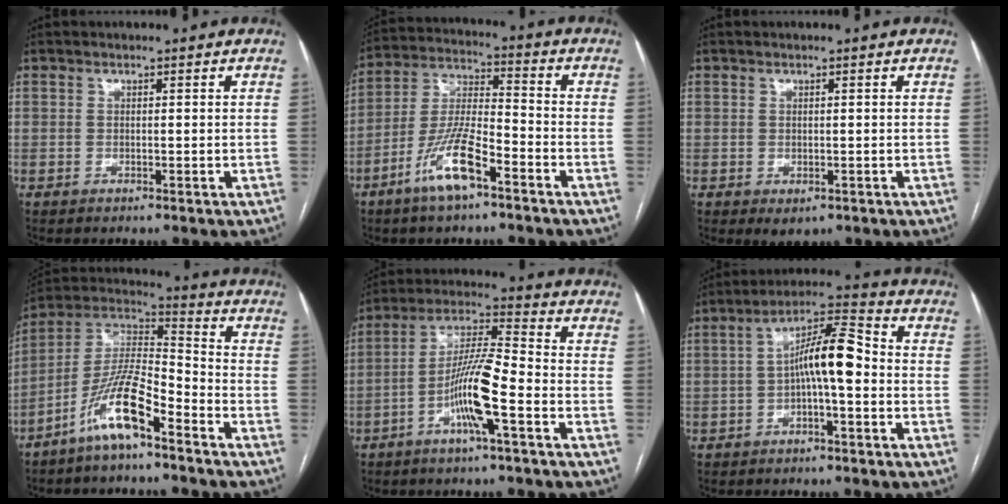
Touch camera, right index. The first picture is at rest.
{"total": 11.0, "force": [-6.3, 2.3, 8.7], "torque": [-0.183, -0.004, -0.120]}
{"total": 1.9, "force": [-0.7, 1.3, 1.3], "torque": [-0.012, -0.002, 0.000]}
{"total": 12.0, "force": [-7.3, 2.1, 9.2], "torque": [-0.190, 0.008, -0.141]}
{"total": 10.7, "force": [-4.1, 0.7, 9.8], "torque": [-0.191, 0.008, -0.080]}
{"total": 9.0, "force": [-1.0, 1.8, 8.7], "torque": [-0.151, 0.033, -0.019]}